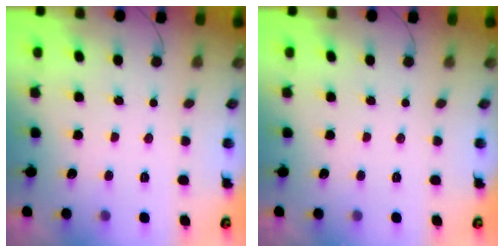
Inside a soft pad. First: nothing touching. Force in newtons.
{"total": 0.0}